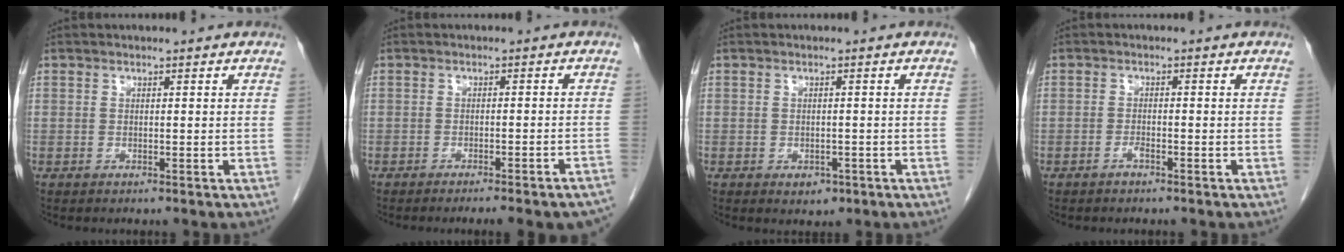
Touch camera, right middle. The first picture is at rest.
{"total": 11.1, "force": [-10.0, 0.2, 4.8], "torque": [-0.032, -0.004, -0.112]}
{"total": 2.0, "force": [-1.0, 1.4, 1.1], "torque": [-0.011, 0.002, -0.004]}
{"total": 1.2, "force": [-0.9, 0.2, 0.7], "torque": [-0.015, 0.002, -0.015]}